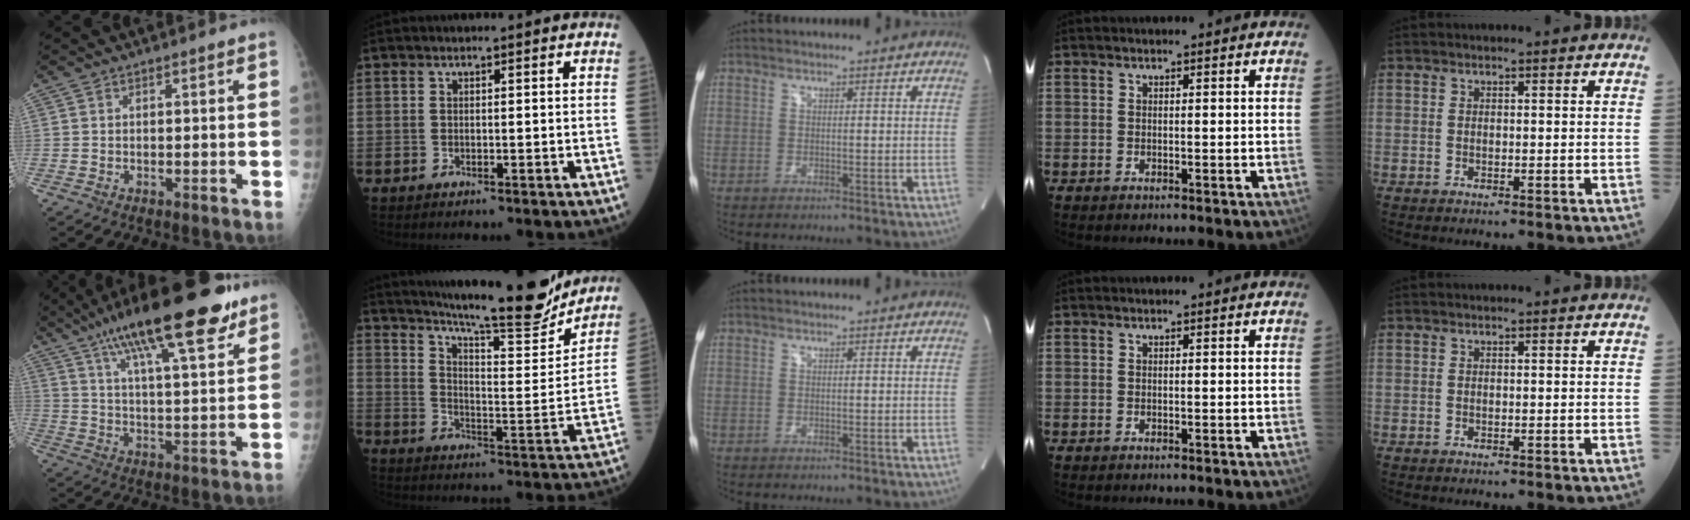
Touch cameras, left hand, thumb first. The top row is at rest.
{"thumb": {"total": 23.5, "force": [14.8, 6.3, 17.2], "torque": [-0.262, -0.029, 0.234]}, "index": {"total": 21.9, "force": [19.6, 1.6, 9.6], "torque": [-0.156, -0.043, 0.273]}}